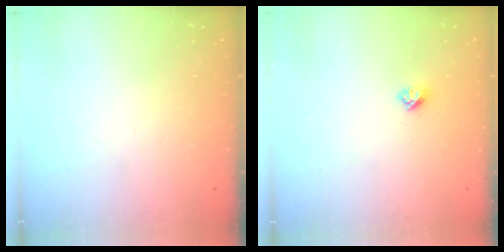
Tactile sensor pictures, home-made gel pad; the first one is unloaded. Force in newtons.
{"total": 3.1, "press": 3.0, "slide": 0.4}